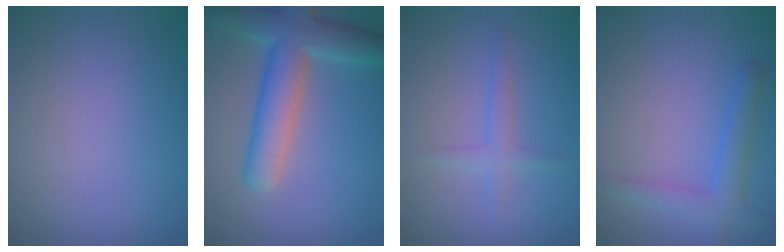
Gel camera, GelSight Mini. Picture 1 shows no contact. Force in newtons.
{"total": 6.7, "press": 6.7, "slide": 0.4}
{"total": 1.6, "press": 1.6, "slide": 0.1}
{"total": 2.9, "press": 2.9, "slide": 0.2}